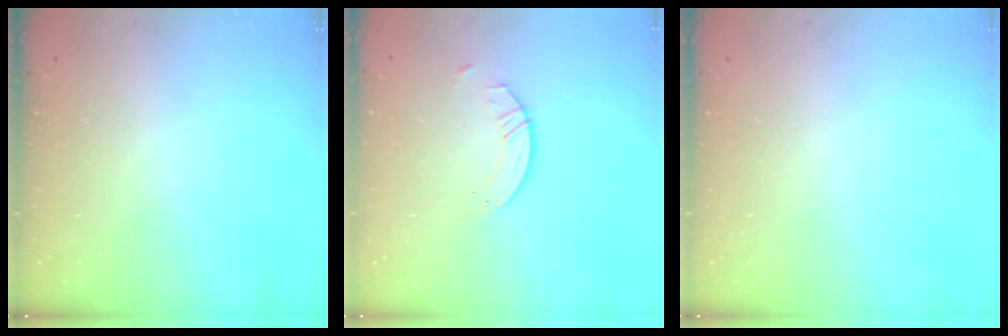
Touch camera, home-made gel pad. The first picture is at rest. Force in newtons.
{"total": 3.5, "press": 3.5, "slide": 0.4}
{"total": 0.0}